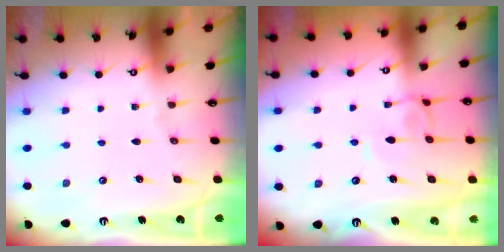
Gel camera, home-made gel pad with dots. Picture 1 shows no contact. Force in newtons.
{"total": 1.9, "press": 1.9, "slide": 0.2}